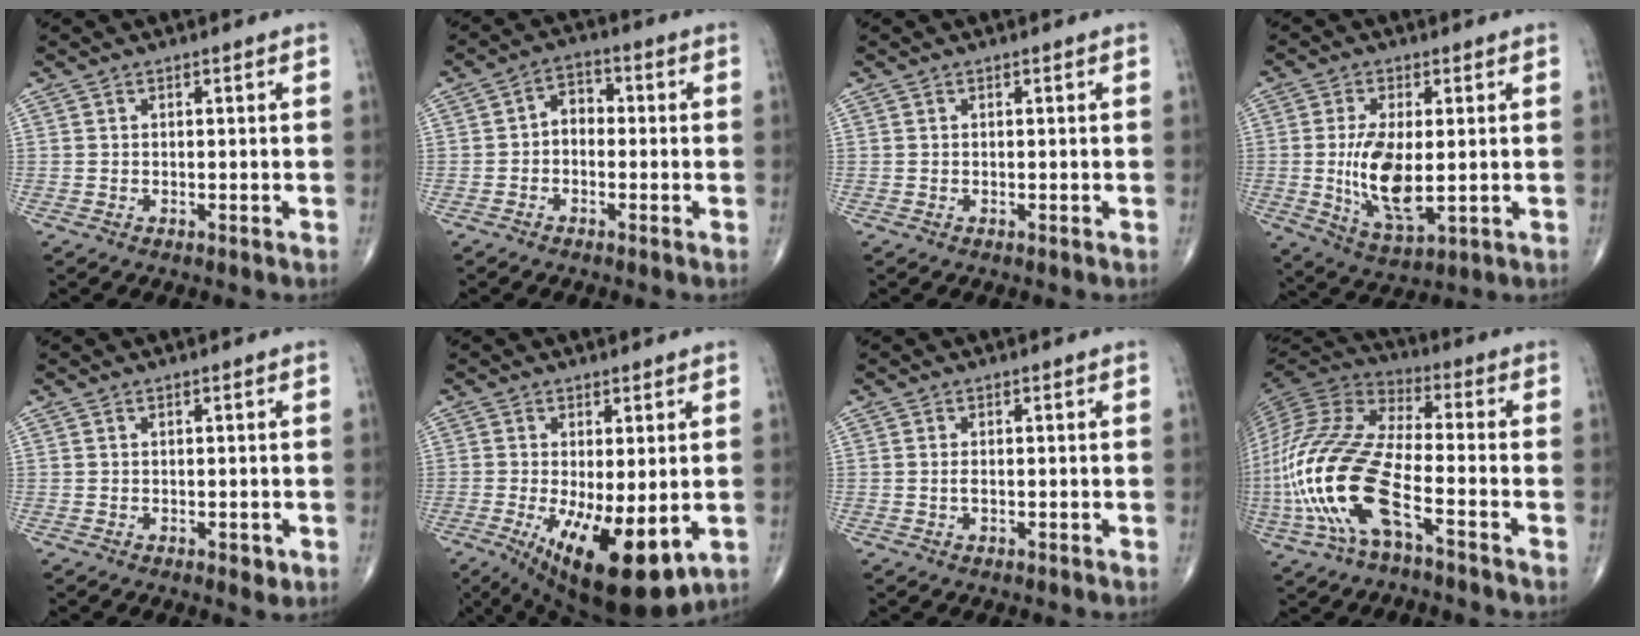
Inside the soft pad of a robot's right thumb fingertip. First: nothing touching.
{"total": 4.3, "force": [-0.6, 3.1, 2.8], "torque": [-0.026, 0.021, -0.025]}
{"total": 0.0}
{"total": 11.6, "force": [-0.3, 5.1, 10.4], "torque": [-0.197, -0.021, 0.004]}
{"total": 1.7, "force": [-0.3, 0.9, 1.4], "torque": [-0.013, -0.003, -0.002]}
{"total": 15.1, "force": [-3.9, 5.5, 13.5], "torque": [-0.210, -0.030, -0.041]}
{"total": 0.9, "force": [0.0, 0.4, 0.8], "torque": [-0.015, -0.001, 0.000]}
{"total": 21.7, "force": [-7.4, 7.9, 18.8], "torque": [-0.439, 0.024, -0.139]}